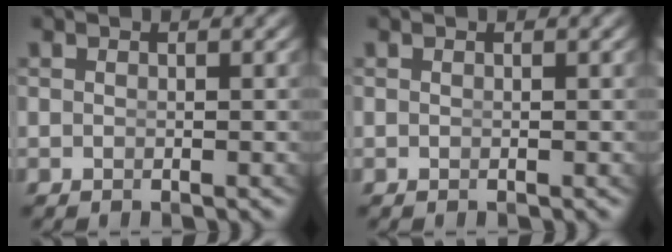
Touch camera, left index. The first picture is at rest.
{"total": 0.0}